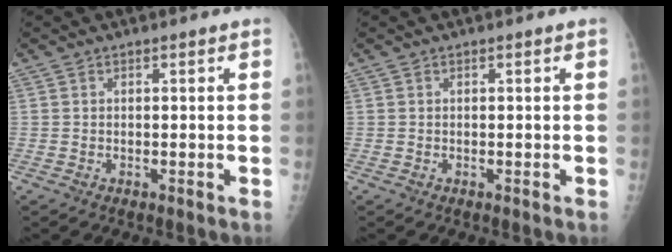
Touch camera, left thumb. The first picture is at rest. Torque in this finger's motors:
{"motor_torque": [0.00, 0.00, 0.00, 0.00, 0.00]}